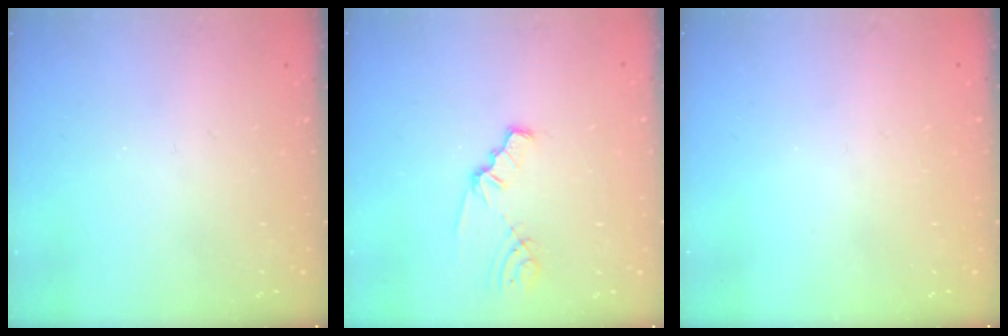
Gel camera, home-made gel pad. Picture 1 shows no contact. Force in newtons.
{"total": 1.6, "press": 1.6, "slide": 0.3}
{"total": 0.0}